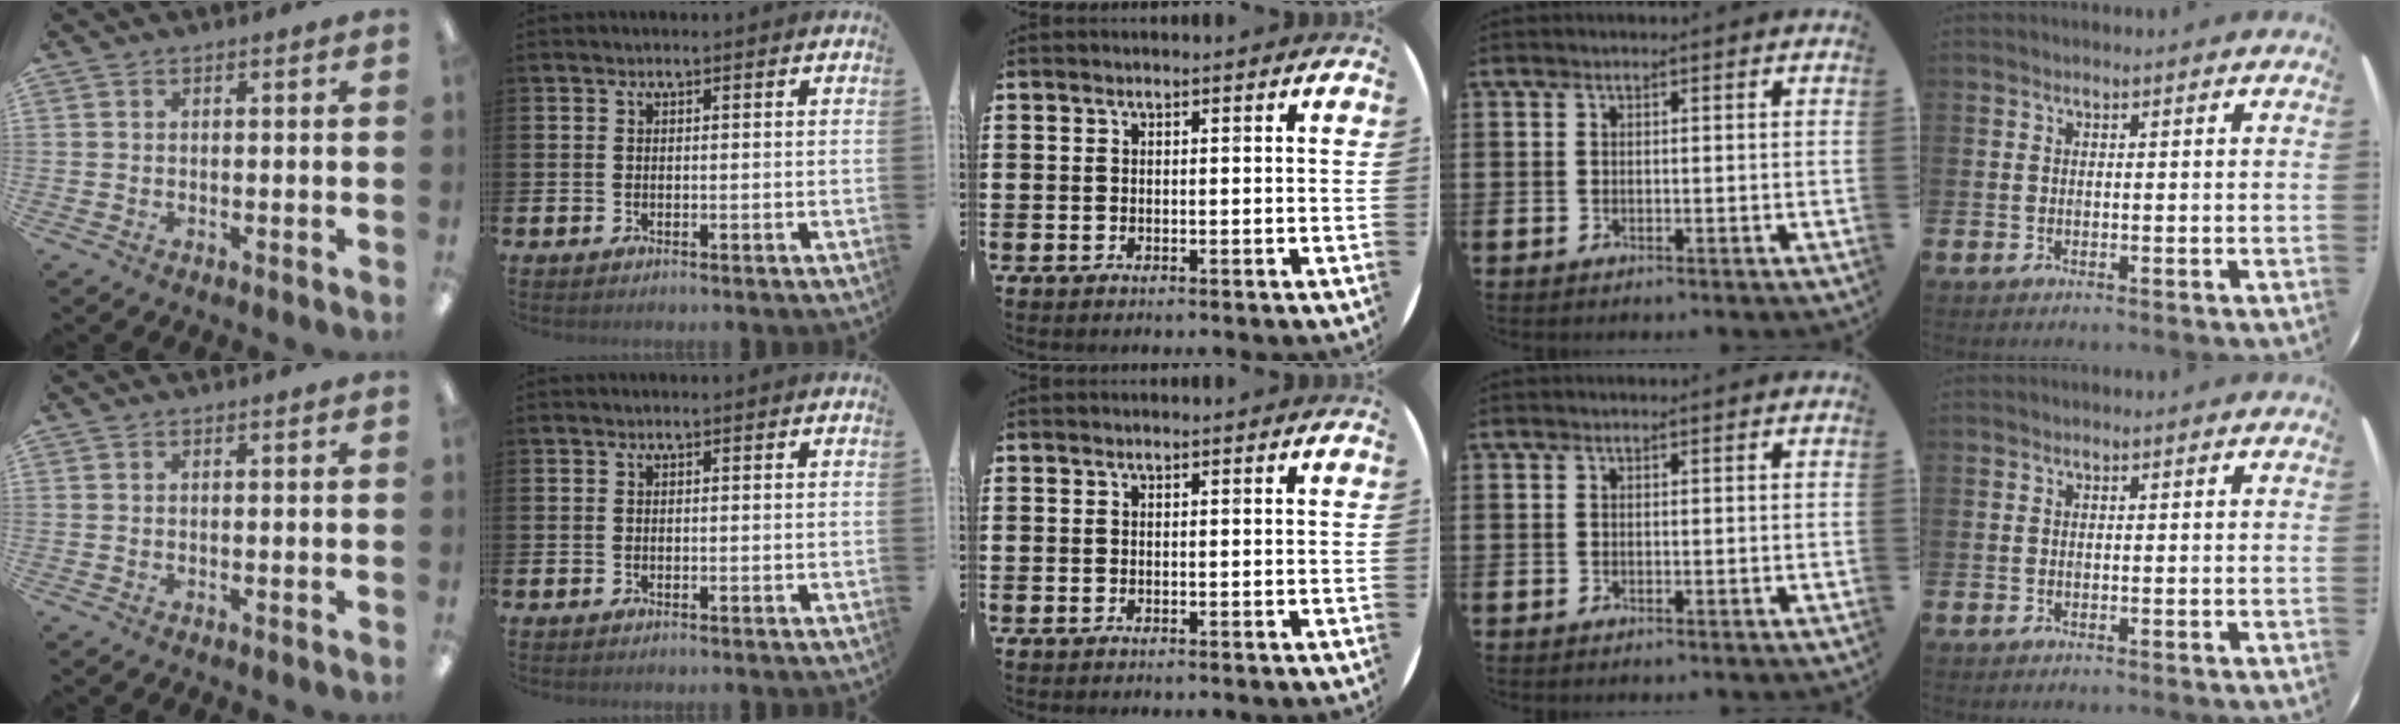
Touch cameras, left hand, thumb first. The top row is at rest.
{}